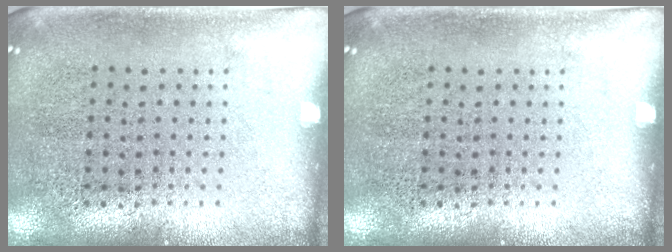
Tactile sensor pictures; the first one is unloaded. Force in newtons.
{"total": 0.0}